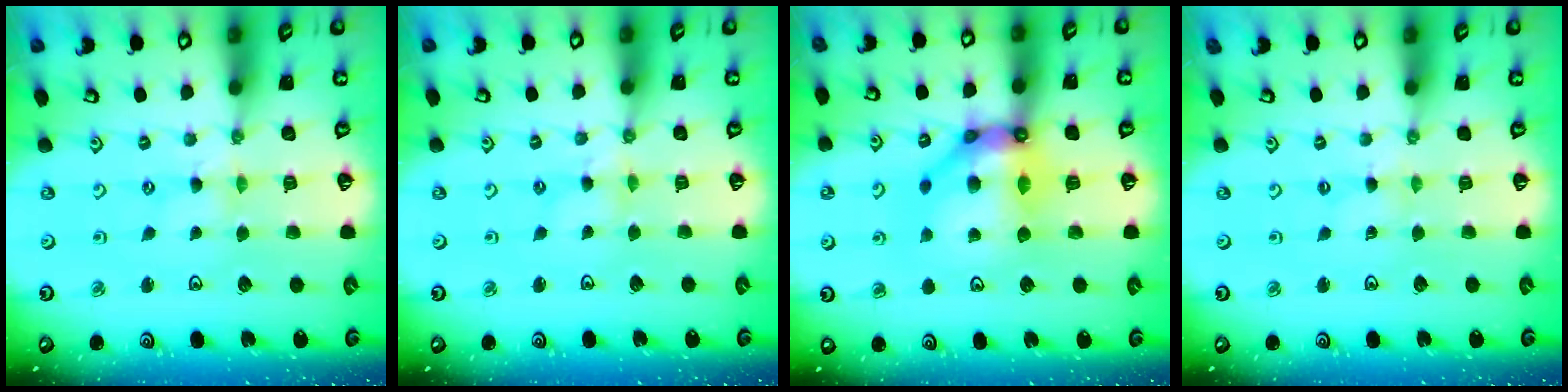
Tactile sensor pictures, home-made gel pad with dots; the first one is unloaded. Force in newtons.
{"total": 2.6, "press": 2.6, "slide": 0.4}
{"total": 13.5, "press": 13.4, "slide": 1.8}
{"total": 0.5, "press": 0.5, "slide": 0.1}